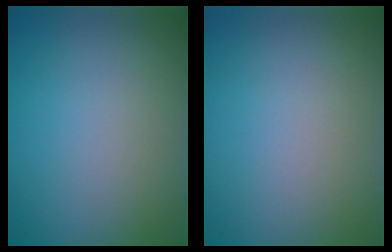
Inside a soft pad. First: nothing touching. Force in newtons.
{"total": 0.0}